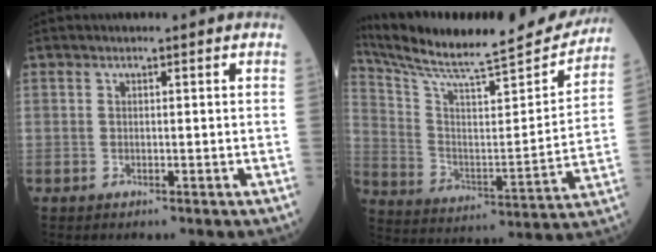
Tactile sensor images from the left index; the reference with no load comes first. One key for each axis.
{"total": 25.6, "fx": 23.2, "fy": 2.0, "fz": 10.6, "tx": -0.186, "ty": -0.041, "tz": 0.344}